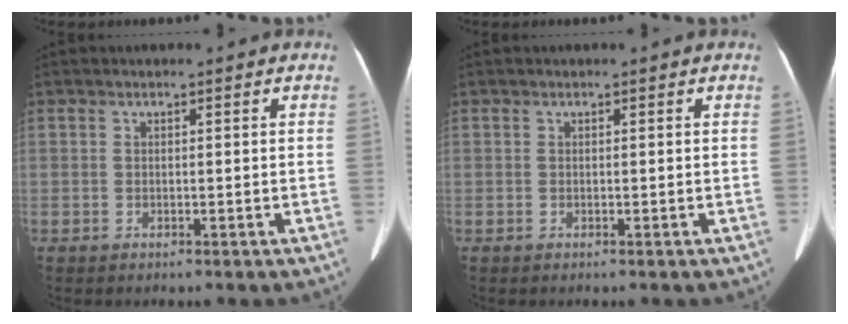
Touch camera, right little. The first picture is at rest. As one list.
[{"total": 0.0}]